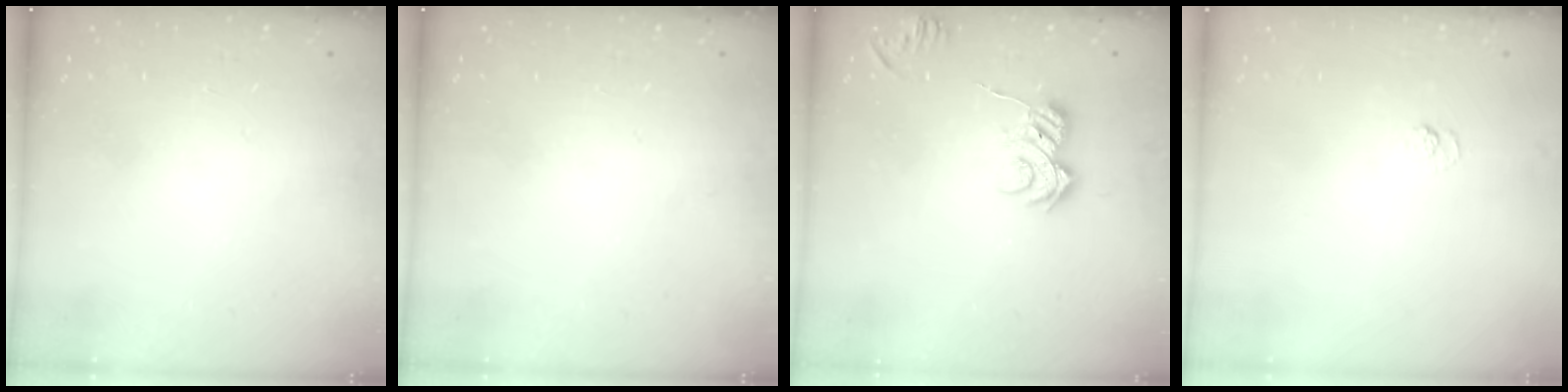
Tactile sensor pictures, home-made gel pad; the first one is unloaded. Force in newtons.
{"total": 0.0}
{"total": 8.2, "press": 8.2, "slide": 0.9}
{"total": 2.0, "press": 1.5, "slide": 1.3}